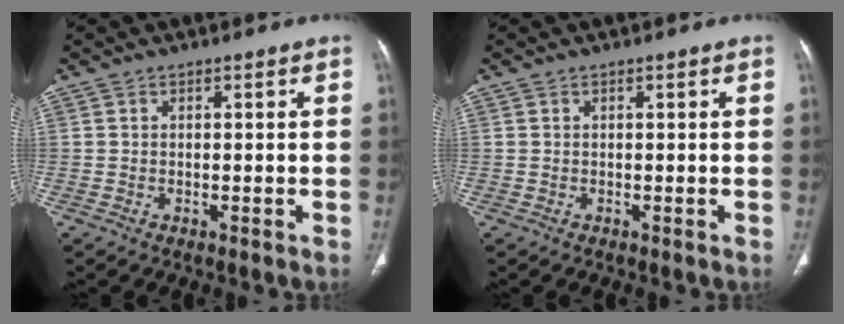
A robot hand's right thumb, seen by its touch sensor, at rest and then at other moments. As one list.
[{"total": 0.0}]